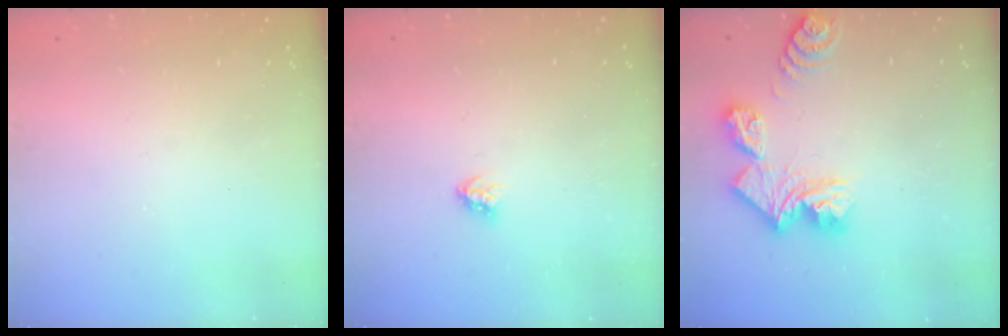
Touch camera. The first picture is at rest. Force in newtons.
{"total": 3.2, "press": 3.2, "slide": 0.3}
{"total": 11.2, "press": 11.2, "slide": 1.4}